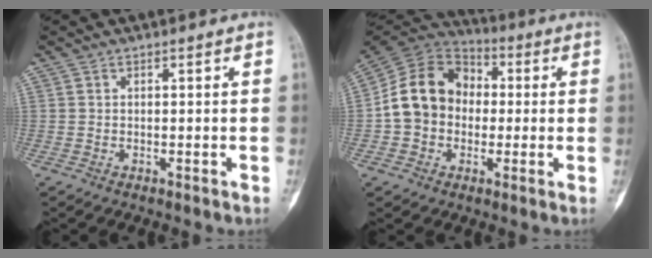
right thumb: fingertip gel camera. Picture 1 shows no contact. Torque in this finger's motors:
{"motor_torque": [1.88, 1.79, 1.50, -0.09, 0.11]}